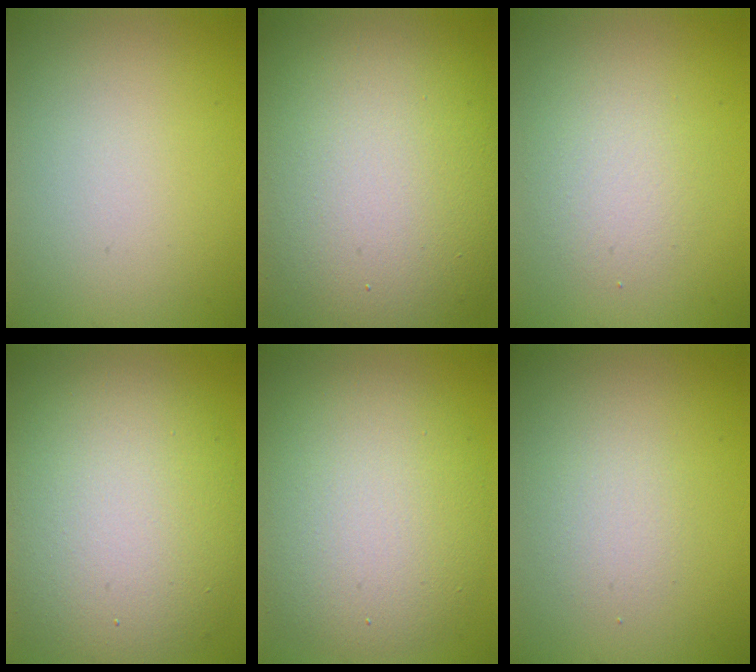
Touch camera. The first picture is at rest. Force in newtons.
{"total": 16.9, "press": 16.9, "slide": 0.6}
{"total": 2.4, "press": 2.4, "slide": 0.2}
{"total": 11.4, "press": 11.4, "slide": 0.7}
{"total": 8.7, "press": 8.7, "slide": 0.5}
{"total": 1.6, "press": 1.6, "slide": 0.1}